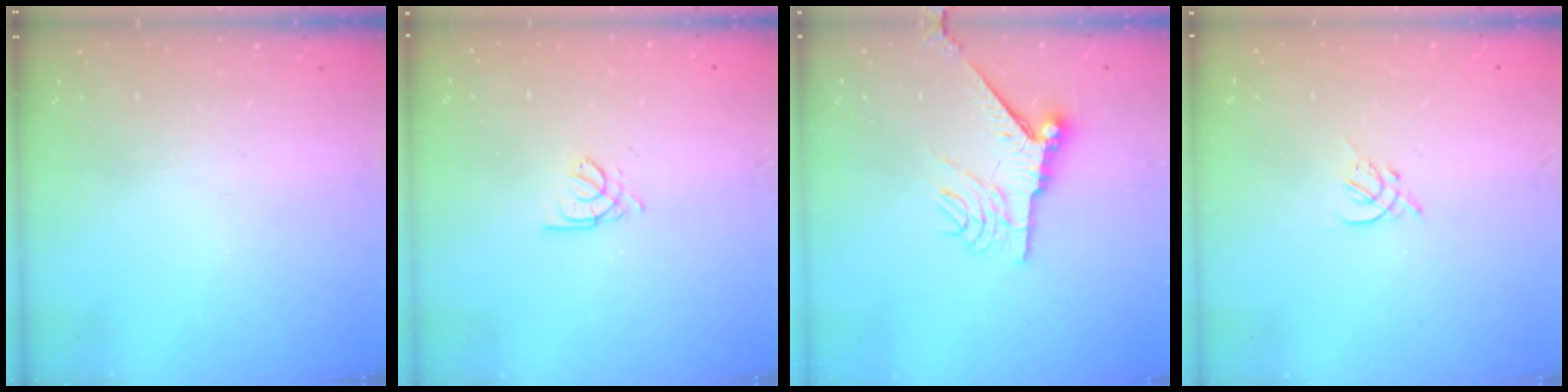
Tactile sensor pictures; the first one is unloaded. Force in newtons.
{"total": 2.0, "press": 2.0, "slide": 0.4}
{"total": 9.4, "press": 9.4, "slide": 0.5}
{"total": 2.7, "press": 2.6, "slide": 0.7}